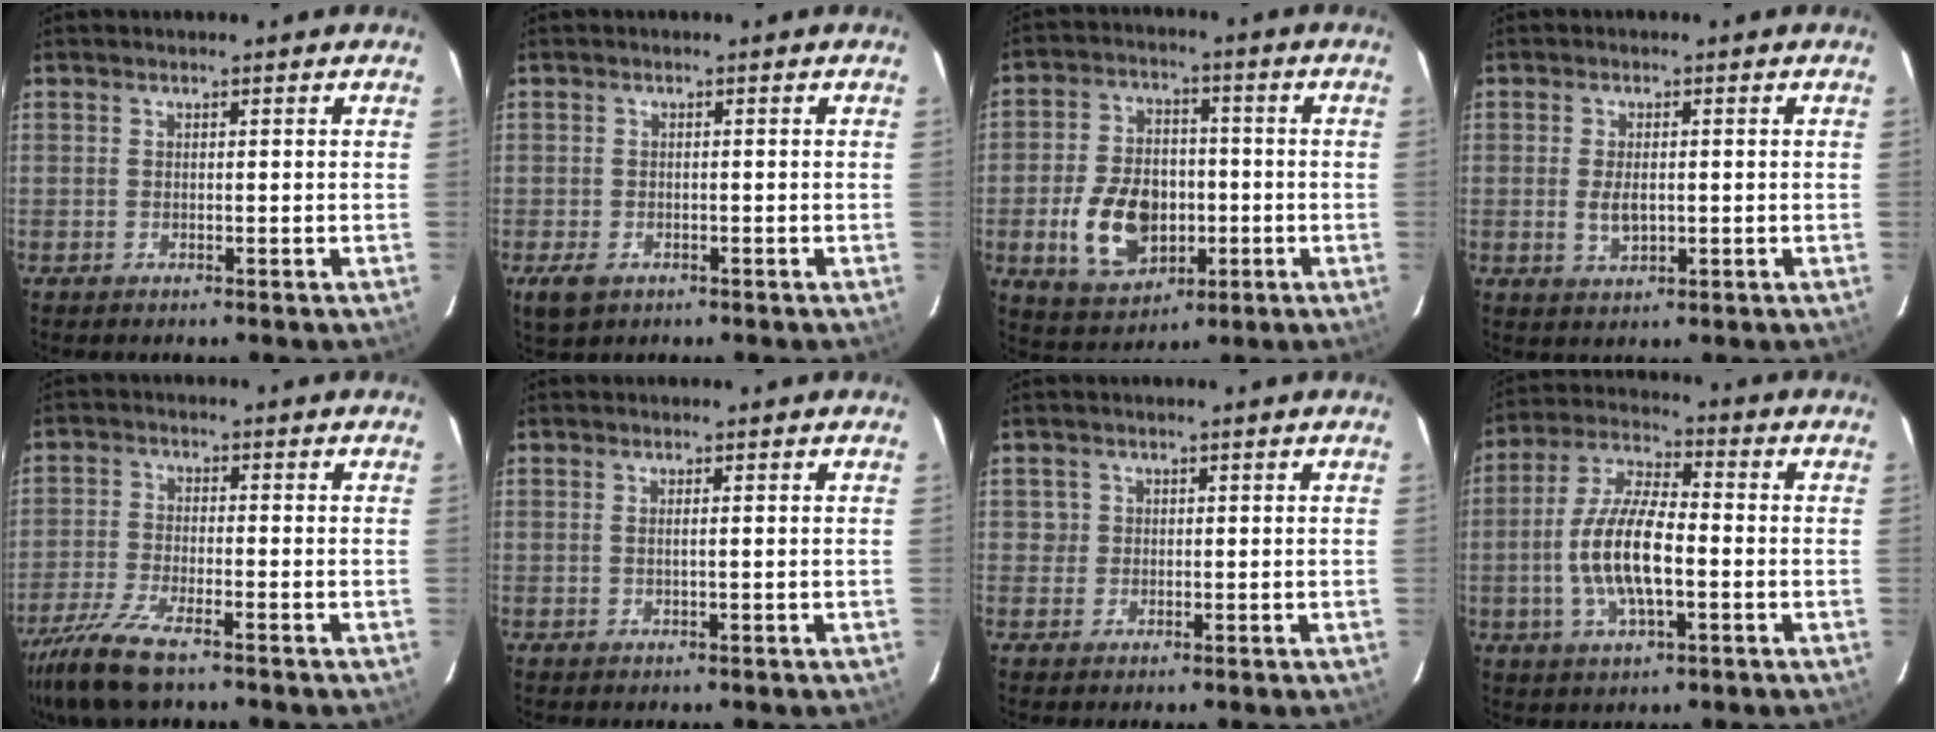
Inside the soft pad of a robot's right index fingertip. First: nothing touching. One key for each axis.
{"total": 4.0, "fx": -1.9, "fy": 2.9, "fz": 2.0, "tx": -0.043, "ty": -0.007, "tz": -0.027}
{"total": 13.8, "fx": -3.4, "fy": 9.4, "fz": 9.6, "tx": -0.207, "ty": 0.006, "tz": -0.042}
{"total": 3.8, "fx": -0.4, "fy": 2.1, "fz": 3.2, "tx": -0.061, "ty": -0.006, "tz": -0.003}
{"total": 10.8, "fx": -8.2, "fy": 2.1, "fz": 6.7, "tx": -0.161, "ty": -0.035, "tz": -0.159}
{"total": 0.9, "fx": 0.1, "fy": -0.3, "fz": 0.8, "tx": -0.016, "ty": 0.001, "tz": 0.001}
{"total": 1.6, "fx": 0.1, "fy": 1.6, "fz": 0.0, "tx": 0.006, "ty": 0.006, "tz": 0.002}
{"total": 12.7, "fx": -2.4, "fy": 4.5, "fz": 11.6, "tx": -0.238, "ty": 0.001, "tz": -0.046}